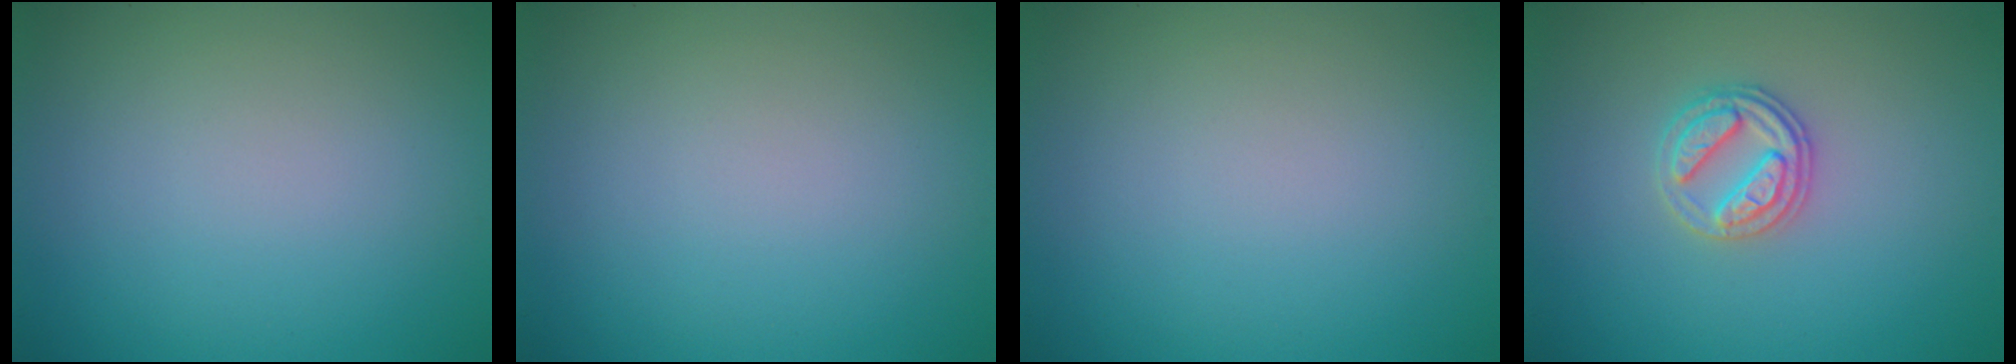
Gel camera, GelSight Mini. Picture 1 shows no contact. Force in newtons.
{"total": 0.0}
{"total": 0.0}
{"total": 2.7, "press": 2.6, "slide": 0.5}